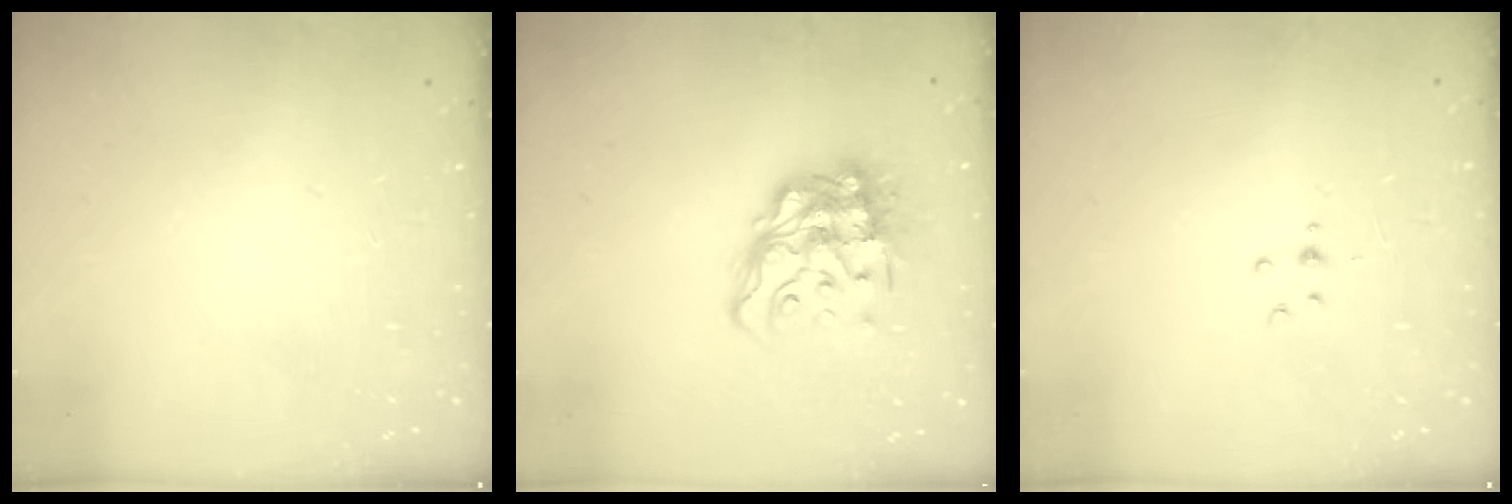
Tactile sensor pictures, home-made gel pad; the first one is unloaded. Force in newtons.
{"total": 13.6, "press": 13.5, "slide": 1.5}
{"total": 2.0, "press": 1.9, "slide": 0.5}